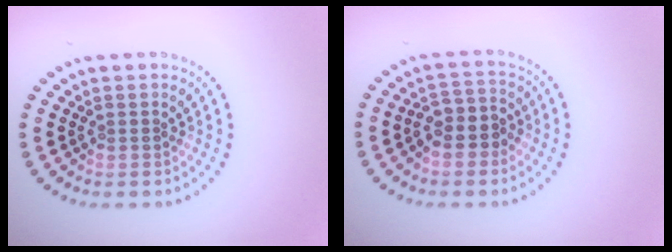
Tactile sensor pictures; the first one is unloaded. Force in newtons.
{"total": 3.1, "press": 2.8, "slide": 1.4}